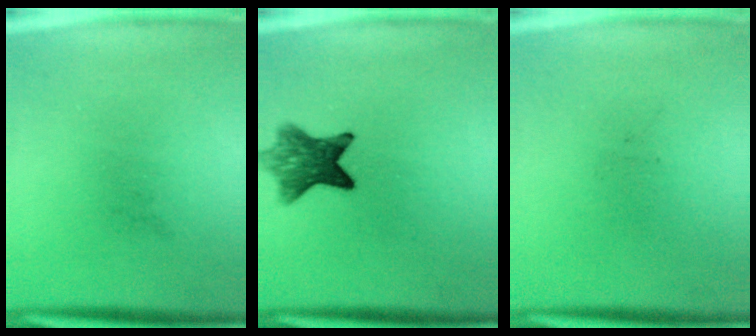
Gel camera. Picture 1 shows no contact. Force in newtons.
{"total": 7.6}
{"total": 0.0}